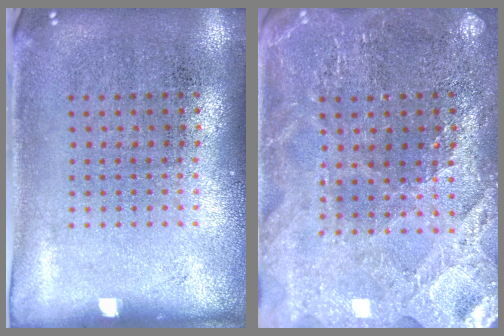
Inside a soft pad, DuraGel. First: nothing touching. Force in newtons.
{"total": 2.8, "press": 2.7, "slide": 0.3}